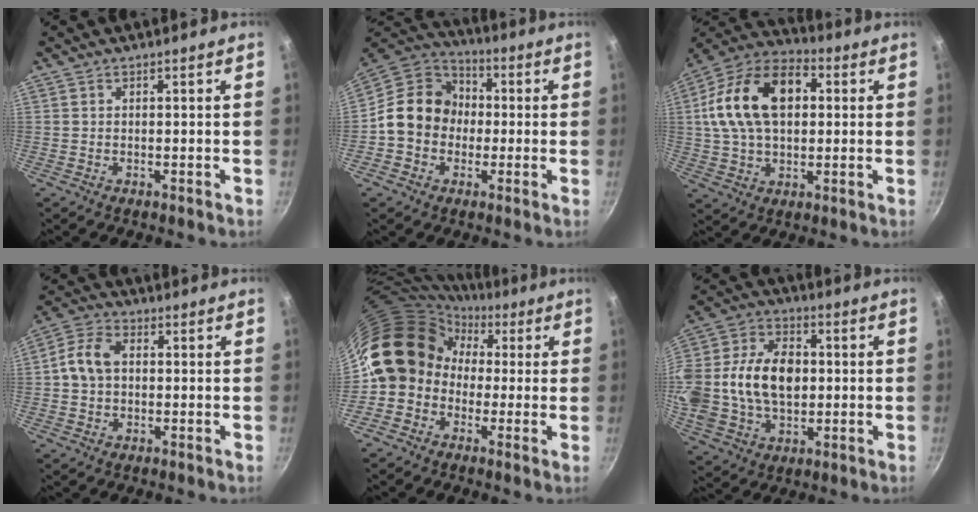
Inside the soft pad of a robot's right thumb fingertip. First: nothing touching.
{"total": 13.8, "force": [-0.9, 11.9, 6.8], "torque": [-0.076, 0.037, -0.037]}
{"total": 18.2, "force": [3.1, 11.4, 13.8], "torque": [-0.227, 0.026, 0.040]}
{"total": 7.3, "force": [0.3, 5.4, 5.0], "torque": [-0.090, 0.019, -0.006]}
{"total": 14.1, "force": [-0.2, 12.5, 6.6], "torque": [-0.076, 0.049, -0.026]}
{"total": 23.1, "force": [0.7, 16.2, 16.4], "torque": [-0.323, 0.029, 0.012]}